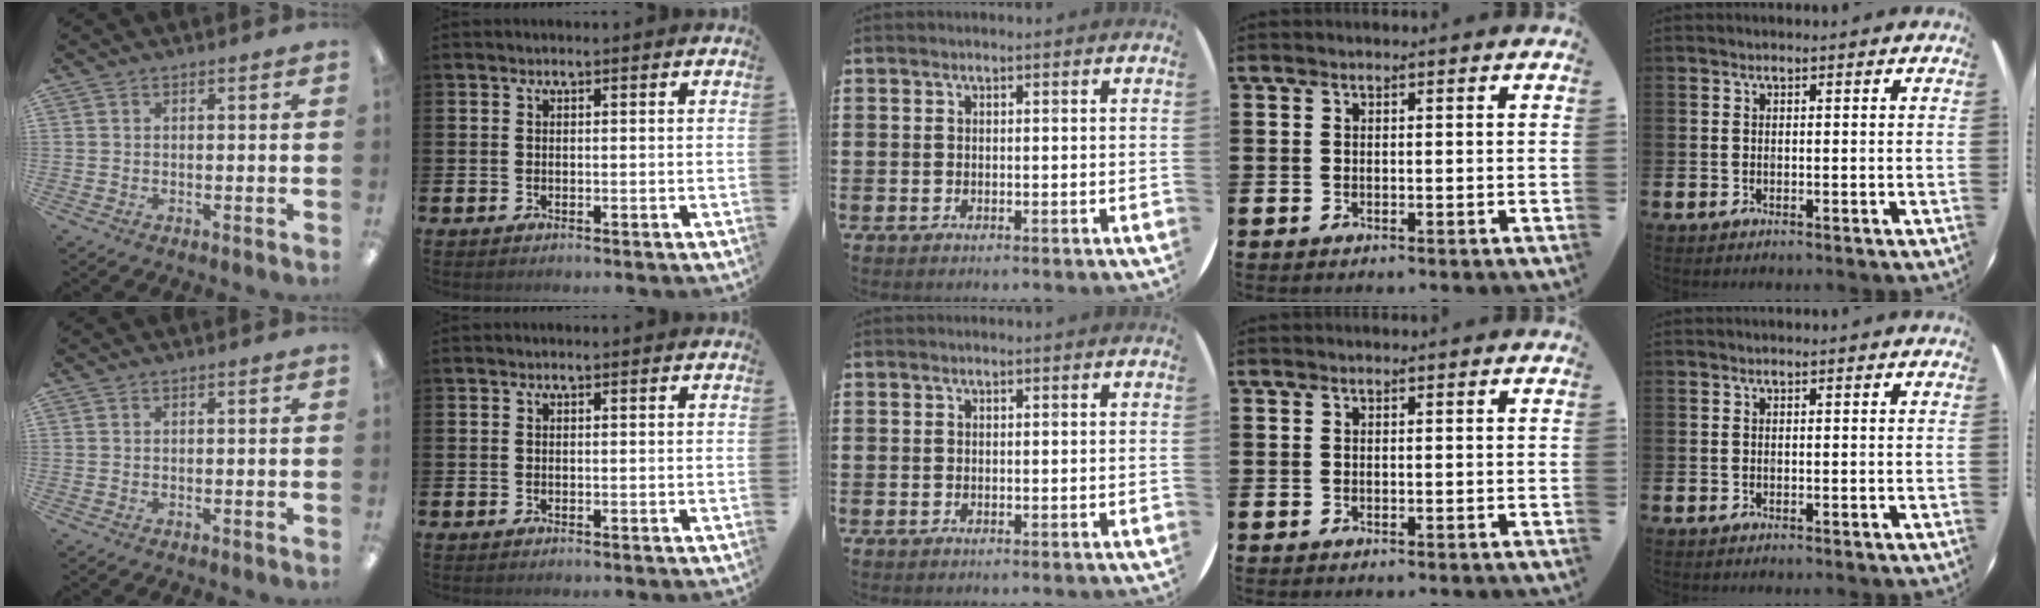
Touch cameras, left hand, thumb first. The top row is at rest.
{}